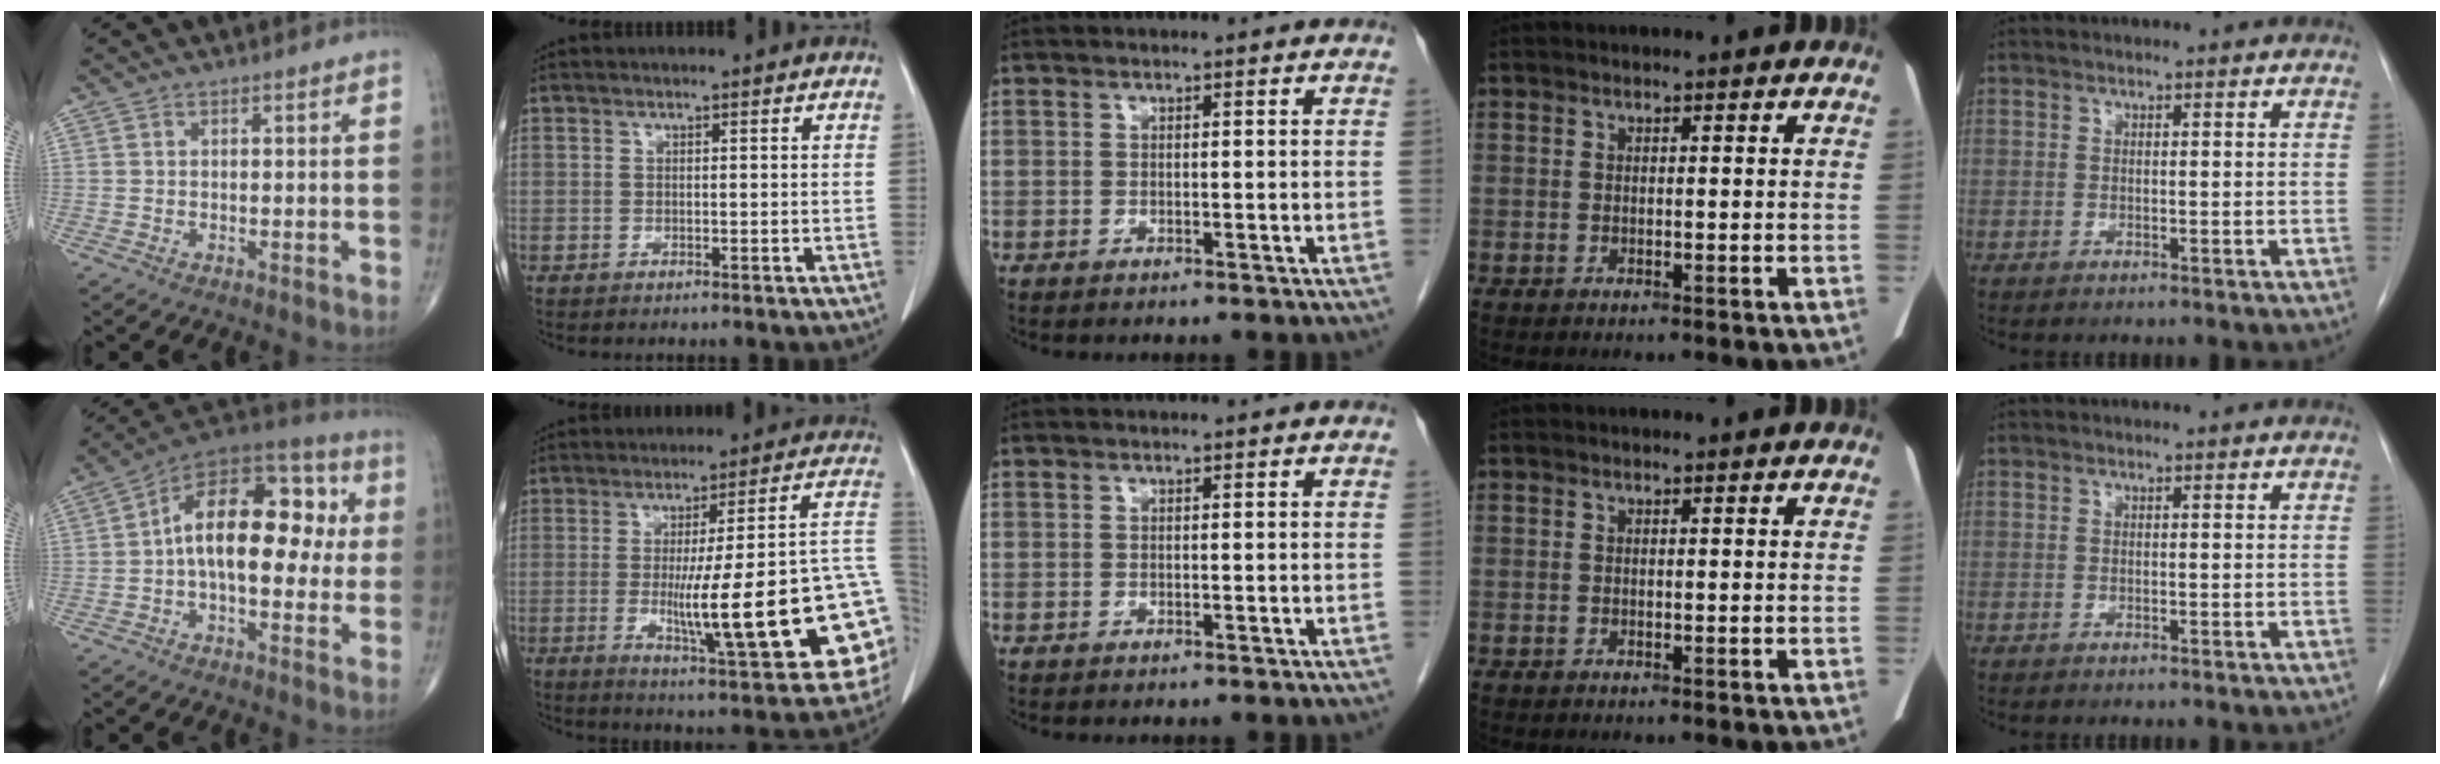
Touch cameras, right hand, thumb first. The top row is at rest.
{"thumb": {"total": 19.9, "force": [1.1, 10.7, 16.7], "torque": [-0.226, 0.045, 0.005]}, "index": {"total": 22.5, "force": [-4.0, 2.0, 22.0], "torque": [-0.226, 0.007, -0.048]}}